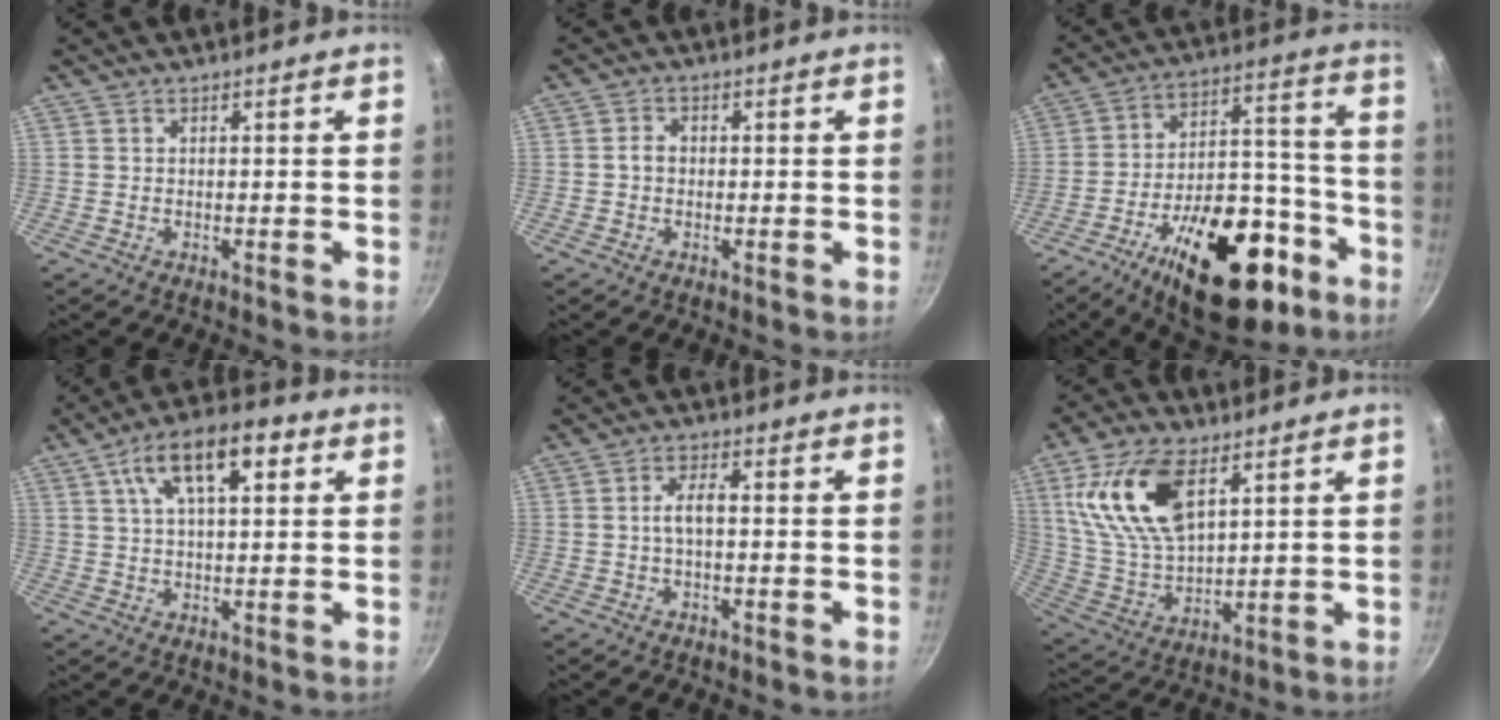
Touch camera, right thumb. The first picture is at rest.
{"total": 2.0, "force": [-0.2, 1.7, 1.1], "torque": [-0.012, 0.009, -0.006]}
{"total": 26.3, "force": [-13.7, 13.0, 18.3], "torque": [-0.229, 0.083, -0.193]}
{"total": 13.5, "force": [5.2, 6.1, 10.9], "torque": [-0.167, 0.010, 0.076]}
{"total": 3.7, "force": [-0.2, 1.6, 3.3], "torque": [-0.070, 0.015, -0.009]}
{"total": 17.5, "force": [7.2, 9.0, 13.1], "torque": [-0.241, -0.021, 0.150]}